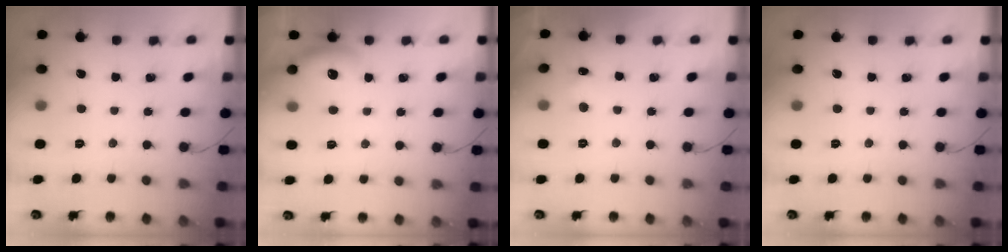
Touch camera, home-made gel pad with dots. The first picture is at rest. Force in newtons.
{"total": 10.2, "press": 9.3, "slide": 4.3}
{"total": 5.5, "press": 5.3, "slide": 1.4}
{"total": 0.0}